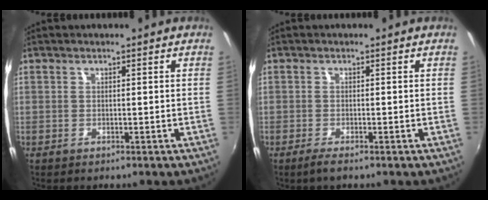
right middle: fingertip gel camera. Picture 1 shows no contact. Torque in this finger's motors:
{"motor_torque": [0.59, -0.65, 0.20, 0.05]}